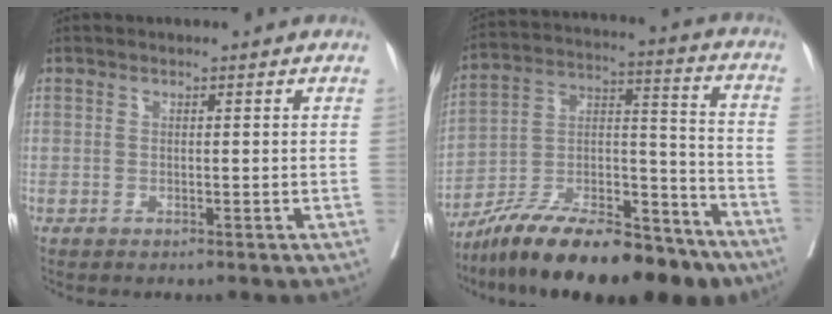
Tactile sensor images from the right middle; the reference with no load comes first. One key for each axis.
{"total": 24.1, "fx": -18.6, "fy": 6.2, "fz": 14.0, "tx": -0.195, "ty": 0.016, "tz": -0.313}